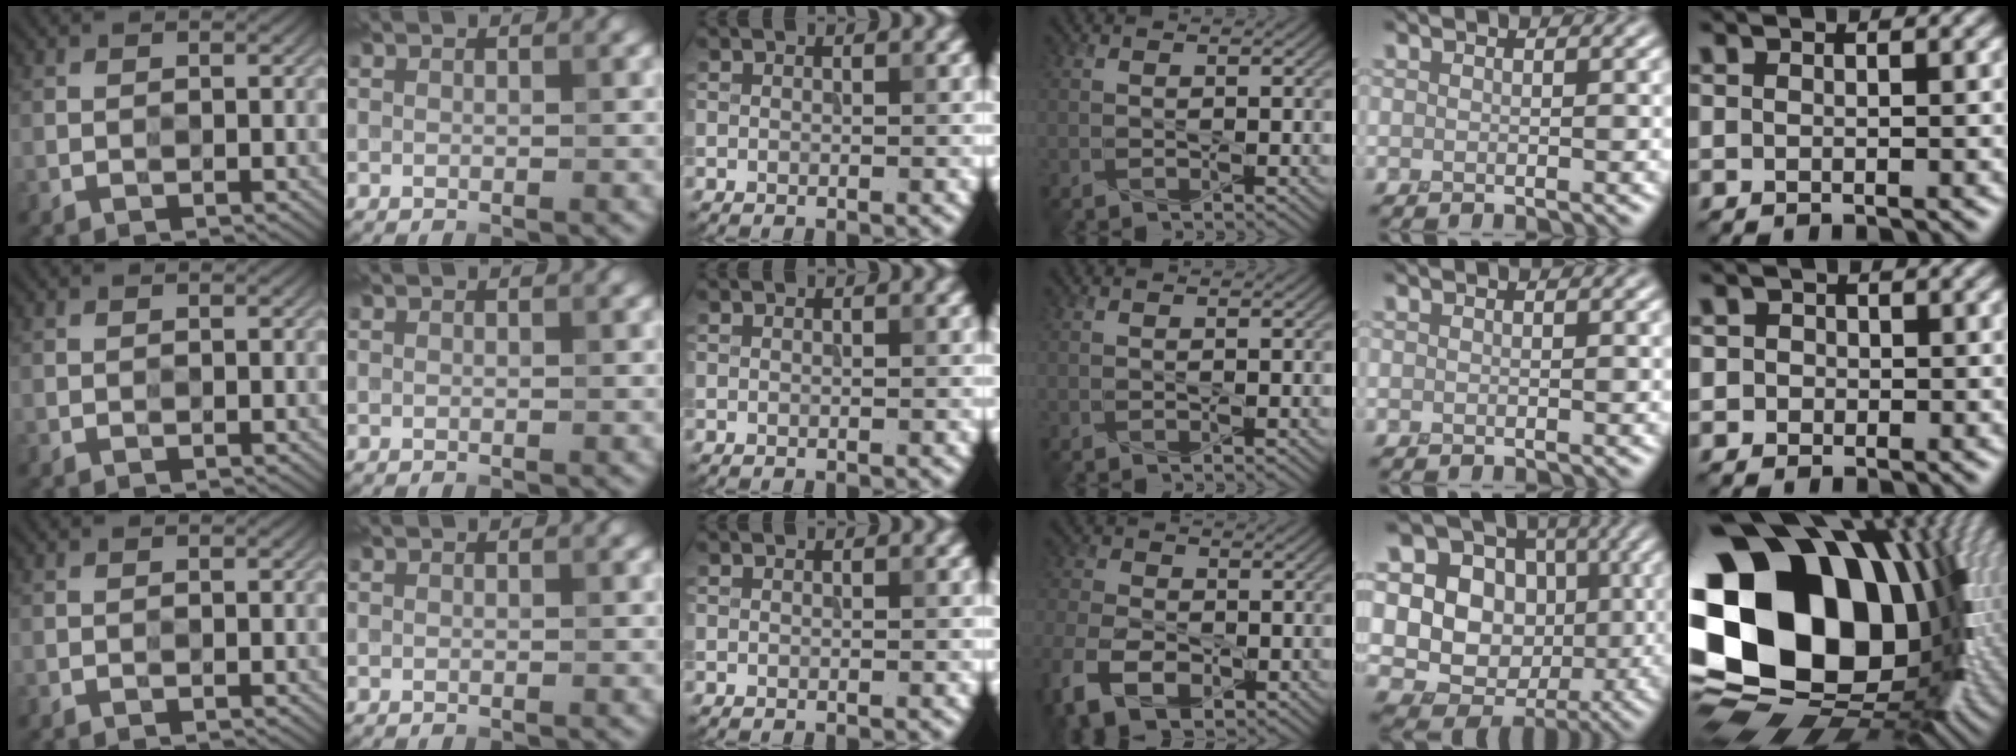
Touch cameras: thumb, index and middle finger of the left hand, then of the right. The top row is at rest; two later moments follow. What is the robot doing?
{"motion": "press", "object": "memory foam"}